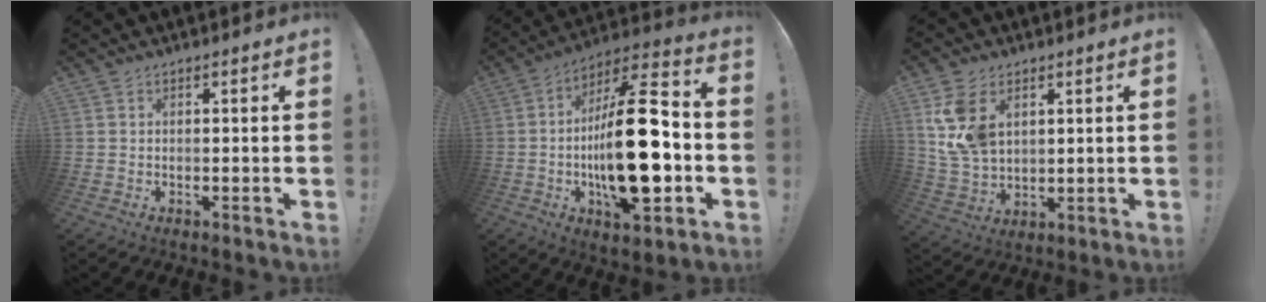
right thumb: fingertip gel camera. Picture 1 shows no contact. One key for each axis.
{"total": 26.2, "fx": -3.8, "fy": 9.6, "fz": 24.1, "tx": -0.415, "ty": 0.021, "tz": -0.060}
{"total": 12.0, "fx": 4.8, "fy": 8.1, "fz": 7.4, "tx": -0.135, "ty": -0.018, "tz": 0.095}